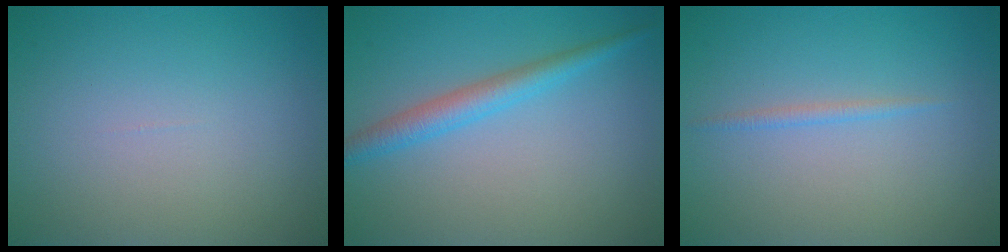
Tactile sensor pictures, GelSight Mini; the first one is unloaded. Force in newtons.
{"total": 2.7, "press": 2.7, "slide": 0.2}
{"total": 0.8, "press": 0.8, "slide": 0.0}